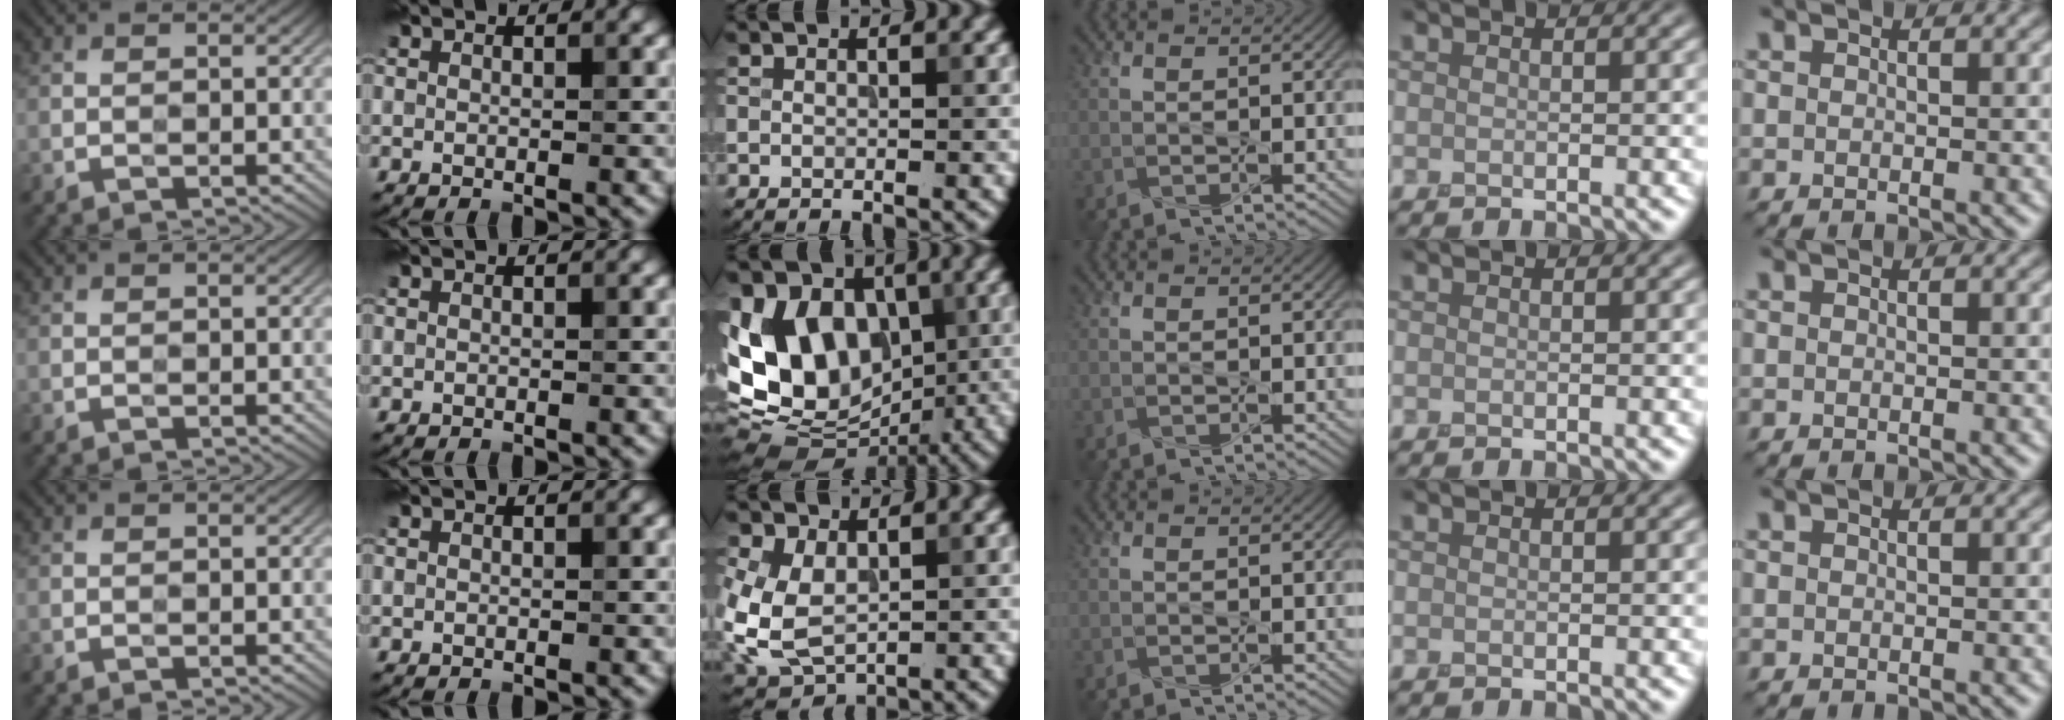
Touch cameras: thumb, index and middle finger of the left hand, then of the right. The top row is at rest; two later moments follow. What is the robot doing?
{"motion": "press", "object": "stapler"}